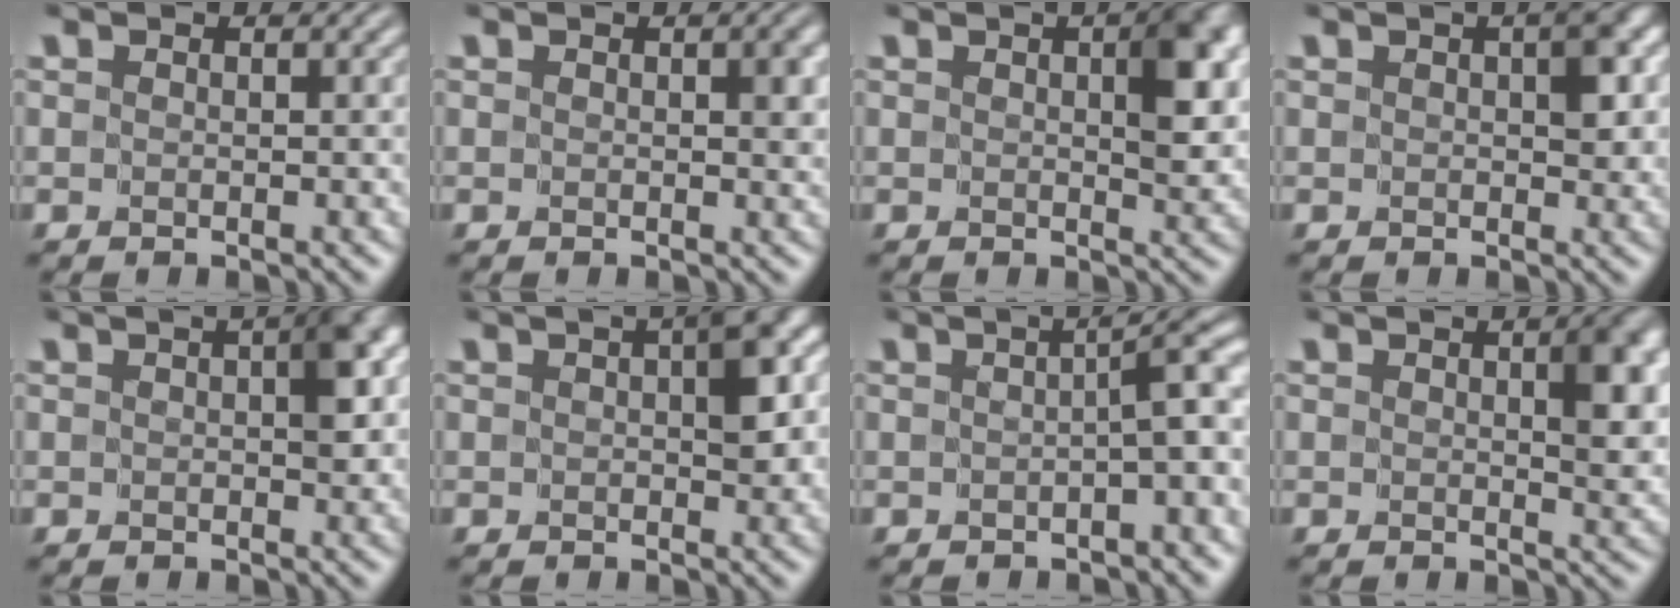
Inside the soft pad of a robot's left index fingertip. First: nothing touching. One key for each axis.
{"total": 1.6, "fx": 0.2, "fy": 0.8, "fz": 1.4, "tx": -0.012, "ty": 0.001, "tz": 0.002}
{"total": 4.5, "fx": 0.8, "fy": 2.2, "fz": 3.9, "tx": -0.050, "ty": 0.000, "tz": 0.011}
{"total": 3.2, "fx": 0.5, "fy": 1.7, "fz": 2.7, "tx": -0.028, "ty": 0.004, "tz": 0.004}
{"total": 3.7, "fx": 0.4, "fy": 1.8, "fz": 3.2, "tx": -0.035, "ty": 0.006, "tz": 0.000}
{"total": 4.0, "fx": 0.5, "fy": 1.9, "fz": 3.5, "tx": -0.040, "ty": 0.008, "tz": 0.002}
{"total": 3.8, "fx": -0.3, "fy": 0.3, "fz": 3.7, "tx": -0.049, "ty": 0.015, "tz": -0.007}
{"total": 3.9, "fx": 0.9, "fy": 1.7, "fz": 3.4, "tx": -0.043, "ty": -0.003, "tz": 0.015}